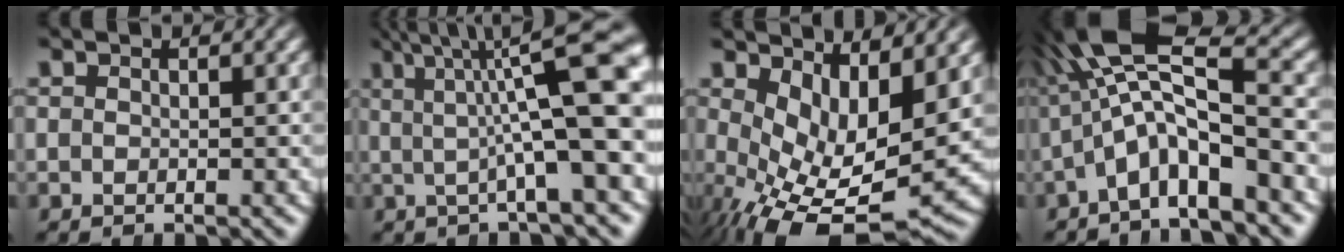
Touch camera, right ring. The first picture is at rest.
{"total": 8.8, "force": [2.6, 1.6, 8.2], "torque": [-0.079, 0.020, 0.035]}
{"total": 9.6, "force": [-2.0, 5.3, 7.8], "torque": [-0.129, -0.047, -0.007]}
{"total": 7.8, "force": [1.6, 3.7, 6.7], "torque": [-0.133, -0.004, 0.025]}